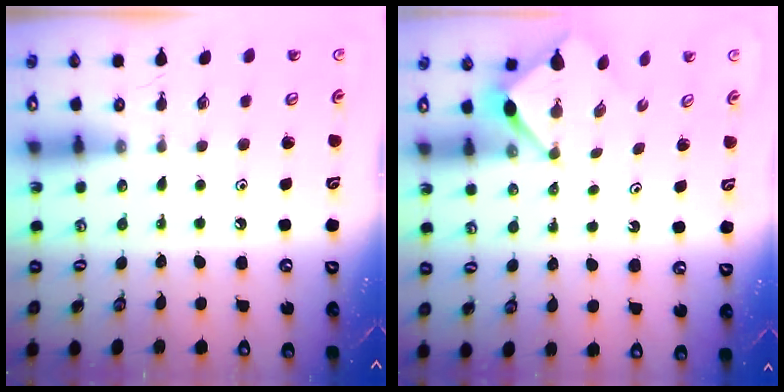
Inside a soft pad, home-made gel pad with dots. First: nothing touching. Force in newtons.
{"total": 3.6, "press": 3.6, "slide": 0.4}